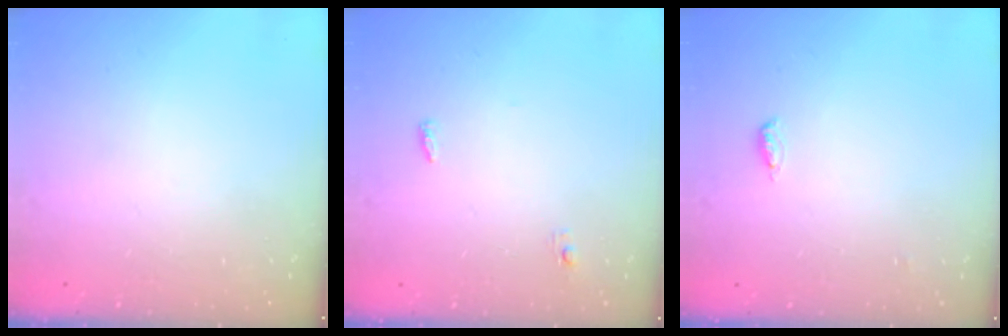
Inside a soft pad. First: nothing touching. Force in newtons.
{"total": 3.4, "press": 3.3, "slide": 0.9}
{"total": 4.0, "press": 3.9, "slide": 1.1}